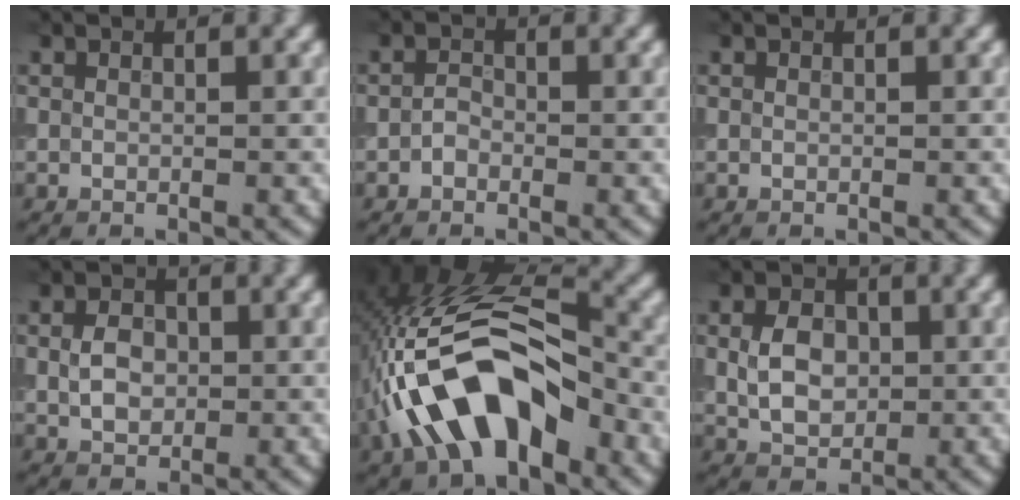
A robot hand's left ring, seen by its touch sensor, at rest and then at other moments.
{"total": 1.0, "force": [-0.5, 0.7, 0.5], "torque": [-0.011, 0.003, -0.014]}
{"total": 0.0}
{"total": 3.0, "force": [0.1, 2.2, 1.9], "torque": [-0.042, 0.003, 0.000]}
{"total": 11.3, "force": [-3.9, 5.8, 8.8], "torque": [-0.172, 0.020, -0.079]}
{"total": 4.0, "force": [0.2, 2.9, 2.7], "torque": [-0.056, 0.001, 0.000]}